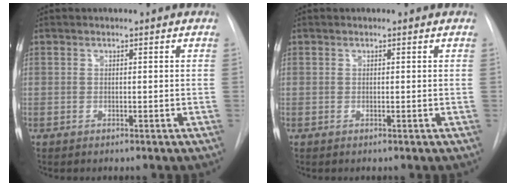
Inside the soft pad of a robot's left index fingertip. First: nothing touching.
{"total": 1.1, "force": [-1.1, -0.1, -0.2], "torque": [0.003, -0.005, -0.016]}